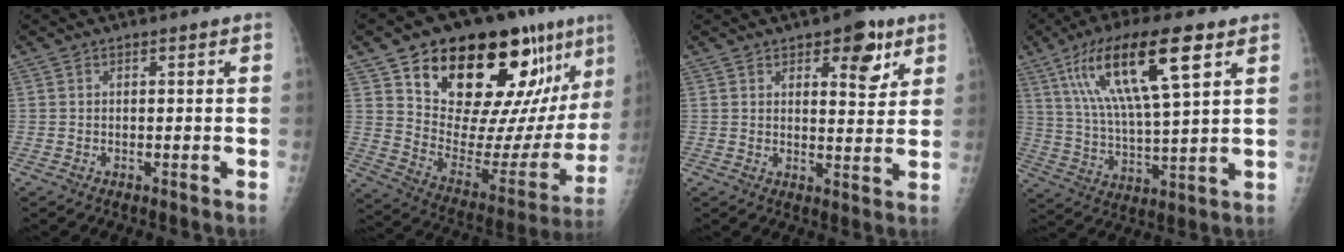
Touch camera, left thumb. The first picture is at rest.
{"total": 28.0, "force": [16.8, 10.9, 19.5], "torque": [-0.248, -0.059, 0.265]}
{"total": 7.8, "force": [4.2, 3.7, 5.3], "torque": [-0.040, -0.021, 0.052]}
{"total": 18.4, "force": [8.5, 4.4, 15.7], "torque": [-0.289, -0.019, 0.156]}